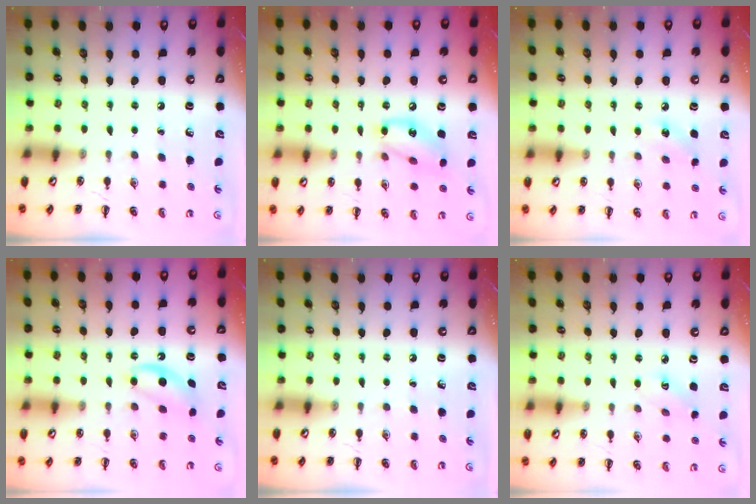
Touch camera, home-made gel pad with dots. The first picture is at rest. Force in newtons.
{"total": 12.1, "press": 11.9, "slide": 2.0}
{"total": 7.2, "press": 6.9, "slide": 2.0}
{"total": 5.1, "press": 5.0, "slide": 1.1}
{"total": 0.0}
{"total": 2.9, "press": 2.8, "slide": 0.8}